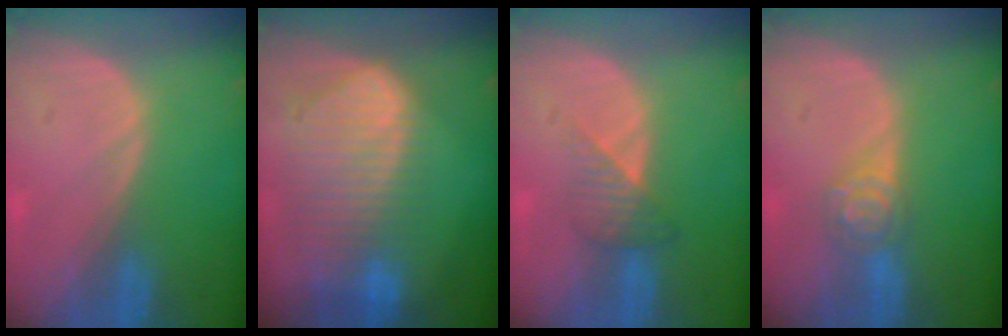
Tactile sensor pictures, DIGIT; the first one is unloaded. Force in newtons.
{"total": 10.6, "press": 9.1, "slide": 5.4}
{"total": 3.4, "press": 3.2, "slide": 1.1}
{"total": 4.1, "press": 4.0, "slide": 0.8}